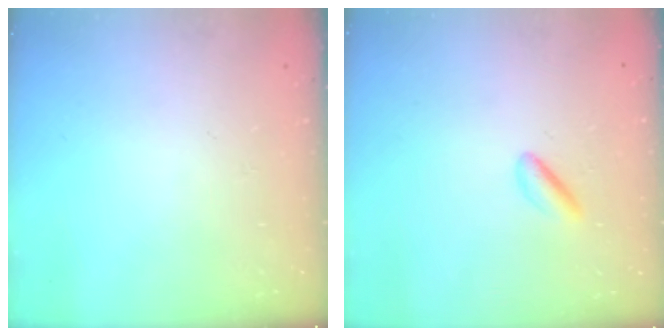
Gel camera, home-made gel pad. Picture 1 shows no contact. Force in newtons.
{"total": 2.5, "press": 2.3, "slide": 1.0}